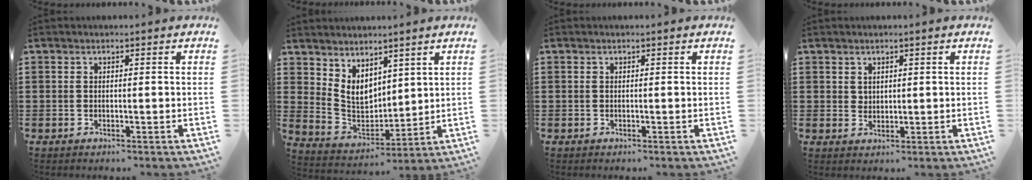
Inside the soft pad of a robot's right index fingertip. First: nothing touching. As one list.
[{"total": 5.6, "force": [3.5, 3.8, 2.2], "torque": [-0.064, -0.009, 0.069]}, {"total": 0.0}, {"total": 1.7, "force": [1.4, 1.1, 0.2], "torque": [-0.007, 0.004, 0.027]}]